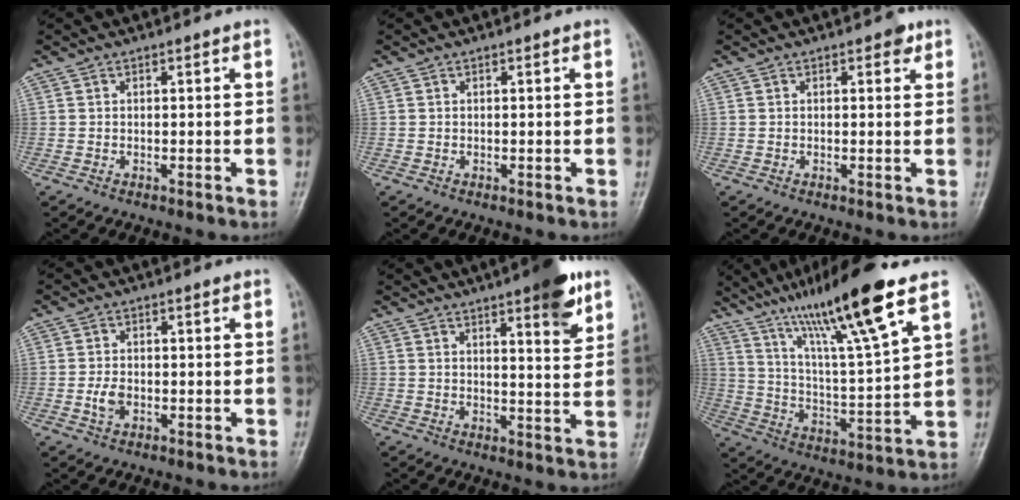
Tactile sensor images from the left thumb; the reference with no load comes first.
{"total": 0.0}
{"total": 1.9, "force": [1.0, 1.1, 1.2], "torque": [-0.003, -0.001, 0.009]}
{"total": 2.9, "force": [-0.8, 1.9, 2.1], "torque": [-0.038, 0.006, -0.017]}
{"total": 9.8, "force": [5.6, 2.3, 7.7], "torque": [-0.090, -0.027, 0.072]}
{"total": 18.9, "force": [11.9, 1.5, 14.5], "torque": [-0.244, -0.049, 0.210]}